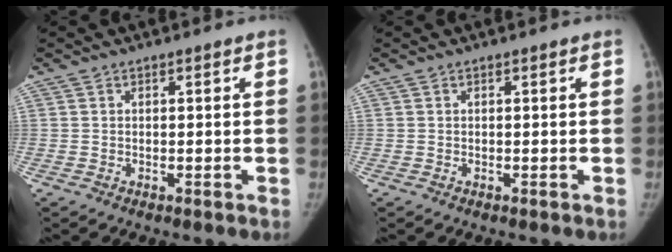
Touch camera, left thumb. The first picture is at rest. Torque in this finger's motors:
{"motor_torque": [0.05, 0.00, 0.16, -0.16, 0.01]}